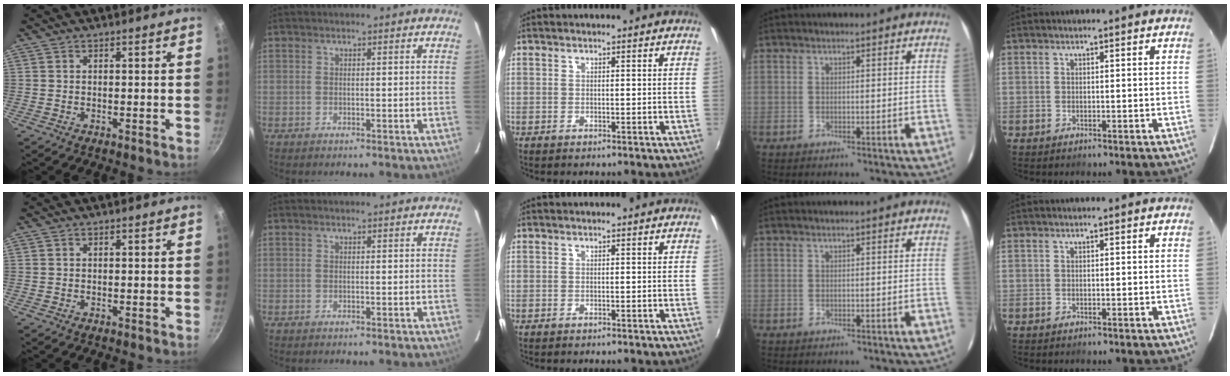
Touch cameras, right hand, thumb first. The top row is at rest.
{}